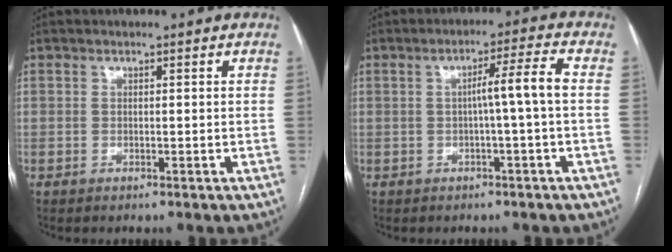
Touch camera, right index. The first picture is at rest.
{"total": 5.5, "force": [-0.3, -1.1, 5.3], "torque": [-0.083, 0.013, -0.003]}